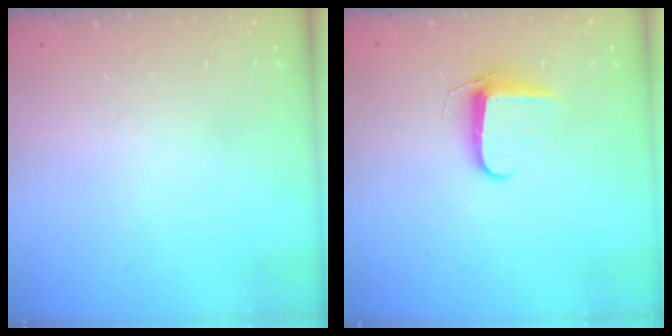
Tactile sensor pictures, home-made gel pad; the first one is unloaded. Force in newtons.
{"total": 7.8, "press": 7.7, "slide": 1.1}